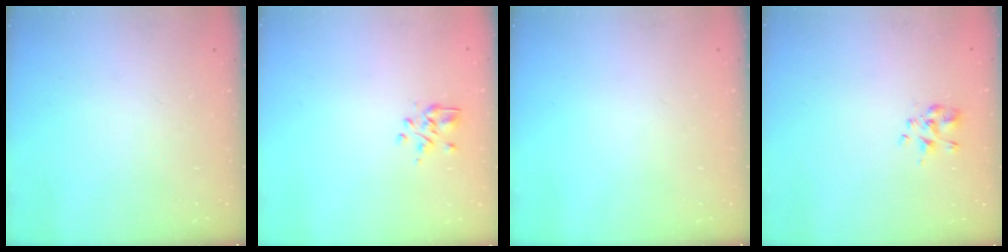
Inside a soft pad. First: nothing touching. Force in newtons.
{"total": 2.9, "press": 2.7, "slide": 1.1}
{"total": 0.0}
{"total": 2.3, "press": 2.2, "slide": 0.8}